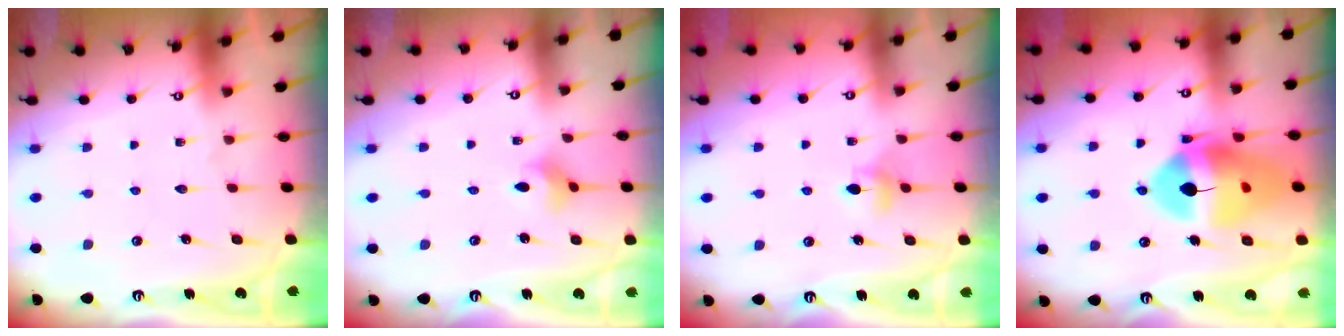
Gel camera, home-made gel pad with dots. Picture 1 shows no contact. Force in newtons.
{"total": 2.9, "press": 2.9, "slide": 0.4}
{"total": 4.9, "press": 4.8, "slide": 0.7}
{"total": 17.9, "press": 17.8, "slide": 1.9}